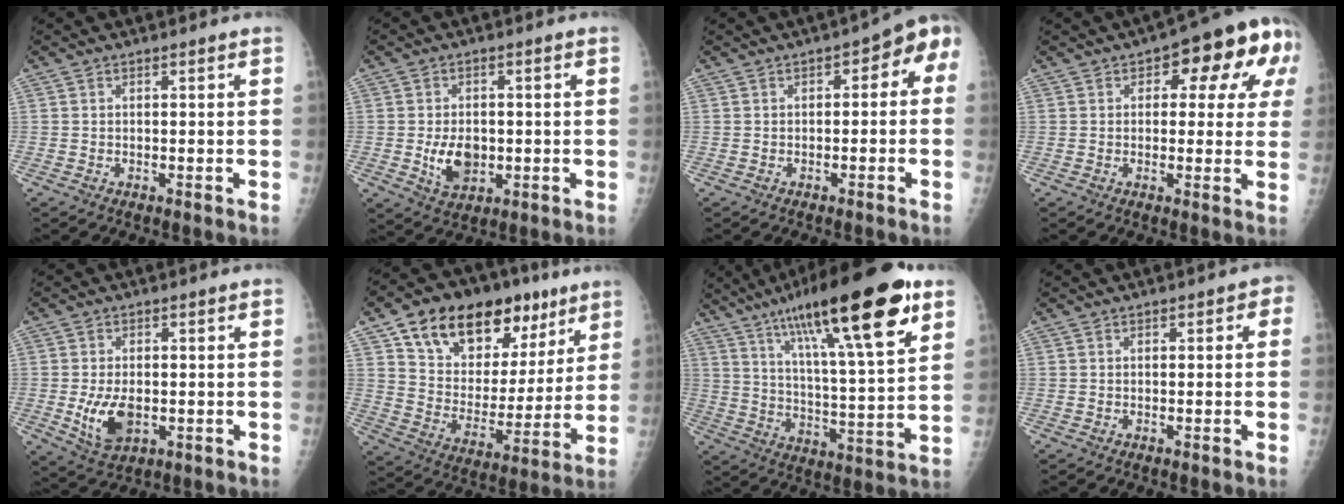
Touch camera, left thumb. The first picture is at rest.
{"total": 6.7, "force": [-0.9, 4.7, 4.7], "torque": [-0.064, -0.005, -0.007]}
{"total": 5.6, "force": [-0.7, 3.2, 4.5], "torque": [-0.027, 0.035, -0.021]}
{"total": 13.2, "force": [4.7, 6.5, 10.5], "torque": [-0.081, 0.012, 0.046]}
{"total": 7.2, "force": [-1.3, 4.3, 5.6], "torque": [-0.097, -0.012, -0.015]}
{"total": 24.6, "force": [13.5, 14.2, 14.8], "torque": [-0.190, -0.019, 0.226]}
{"total": 26.1, "force": [14.7, 5.3, 20.9], "torque": [-0.325, -0.034, 0.236]}
{"total": 1.7, "force": [-0.1, 1.2, 1.2], "torque": [0.003, 0.007, -0.010]}